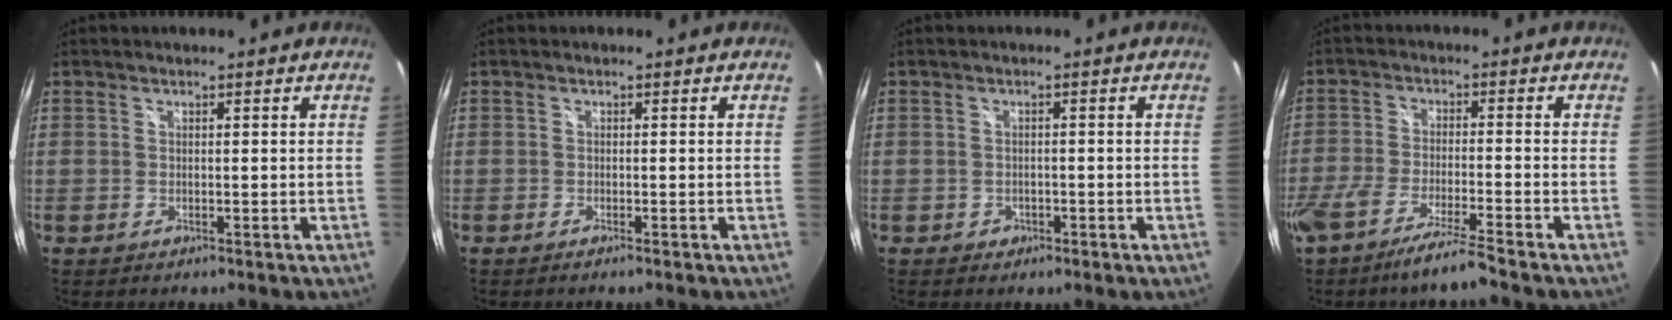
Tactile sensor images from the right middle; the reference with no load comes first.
{"total": 0.8, "force": [-0.6, -0.1, 0.5], "torque": [-0.007, -0.001, -0.012]}
{"total": 2.0, "force": [-0.9, 1.7, 0.6], "torque": [-0.011, -0.003, -0.012]}
{"total": 9.3, "force": [-7.4, -0.4, 5.6], "torque": [-0.126, -0.025, -0.131]}